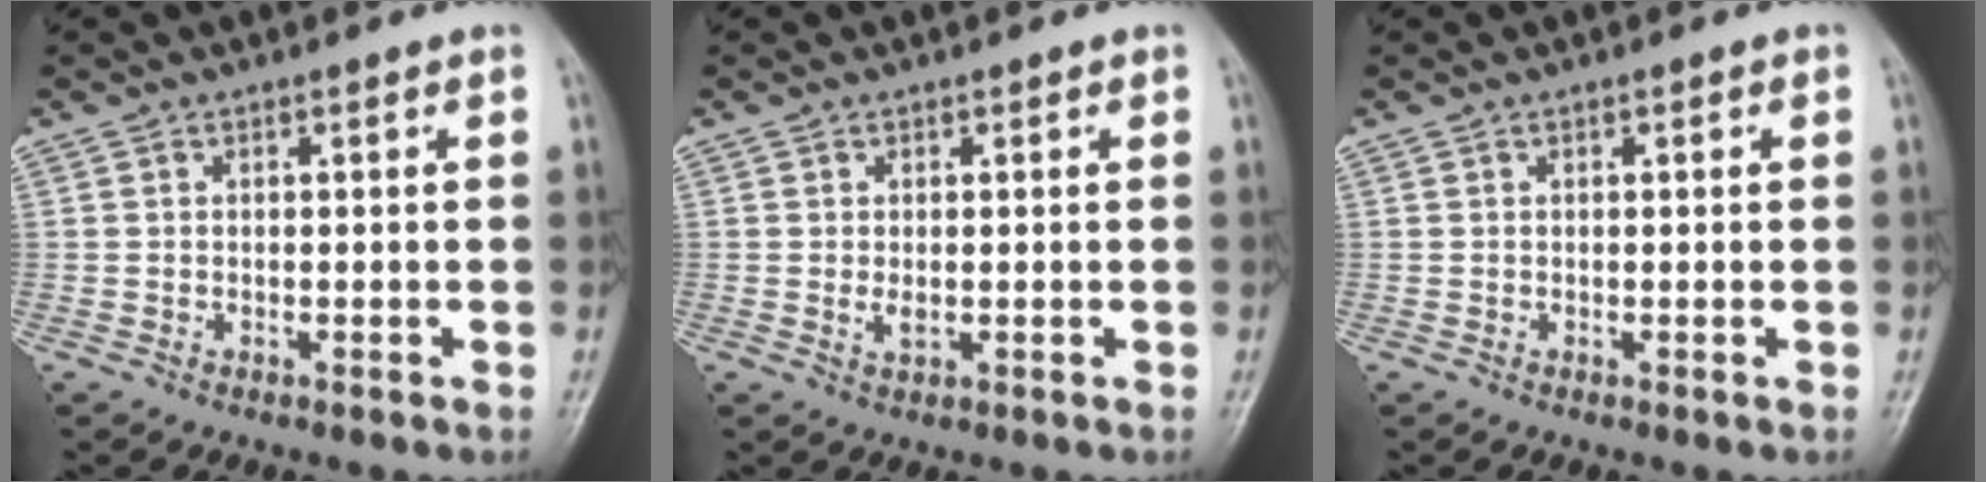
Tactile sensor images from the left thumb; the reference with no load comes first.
{"total": 1.7, "force": [0.1, 1.1, 1.3], "torque": [-0.020, -0.004, 0.003]}
{"total": 0.6, "force": [0.2, 0.2, 0.6], "torque": [-0.006, 0.002, 0.002]}